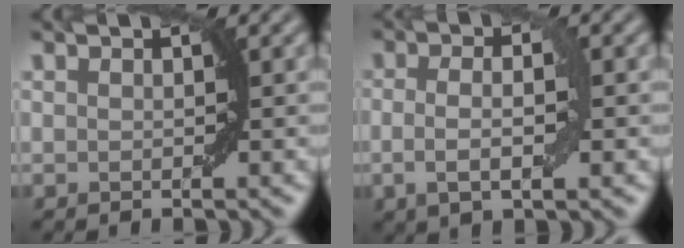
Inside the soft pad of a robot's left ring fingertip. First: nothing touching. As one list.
[{"total": 3.5, "force": [-0.3, 1.1, 3.3], "torque": [-0.064, -0.001, -0.008]}]